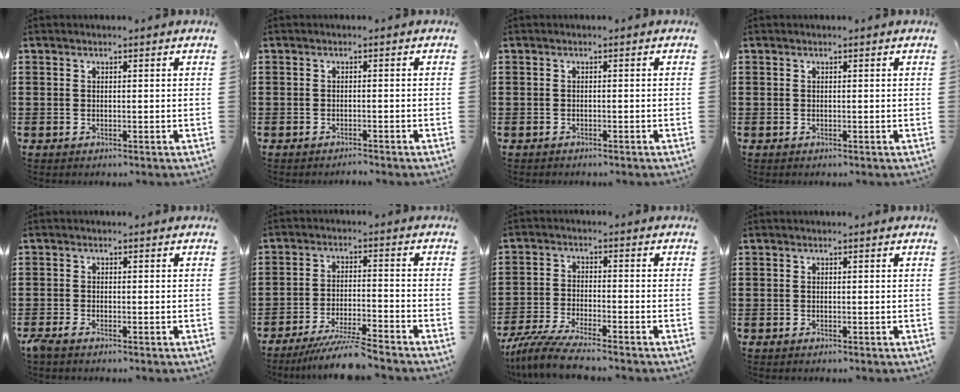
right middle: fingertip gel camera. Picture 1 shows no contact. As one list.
[{"total": 0.7, "force": [-0.7, 0.0, 0.1], "torque": [-0.004, -0.001, -0.015]}, {"total": 0.6, "force": [-0.5, -0.1, 0.0], "torque": [-0.001, -0.003, -0.011]}, {"total": 0.0}, {"total": 1.4, "force": [-1.1, 0.2, 0.8], "torque": [-0.030, -0.009, -0.025]}, {"total": 6.8, "force": [-6.1, -0.4, 3.0], "torque": [-0.055, -0.013, -0.113]}, {"total": 6.3, "force": [-5.7, -0.1, 2.6], "torque": [-0.067, -0.018, -0.112]}, {"total": 0.0}]